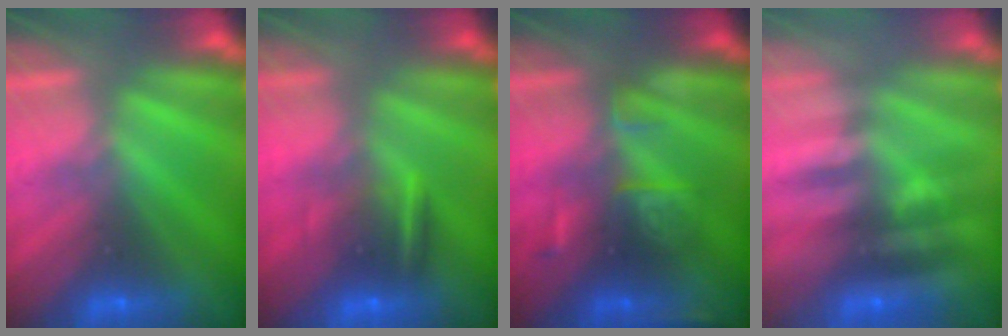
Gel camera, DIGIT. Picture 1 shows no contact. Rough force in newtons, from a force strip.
{"total": 7.4}
{"total": 2.6}
{"total": 2.5}